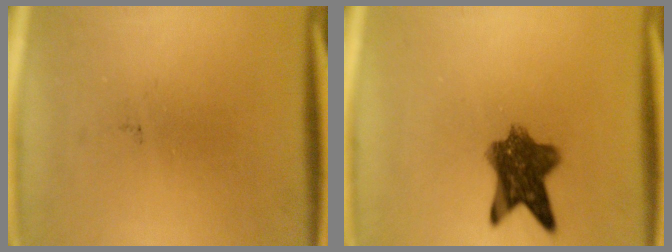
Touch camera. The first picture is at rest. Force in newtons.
{"total": 8.2}